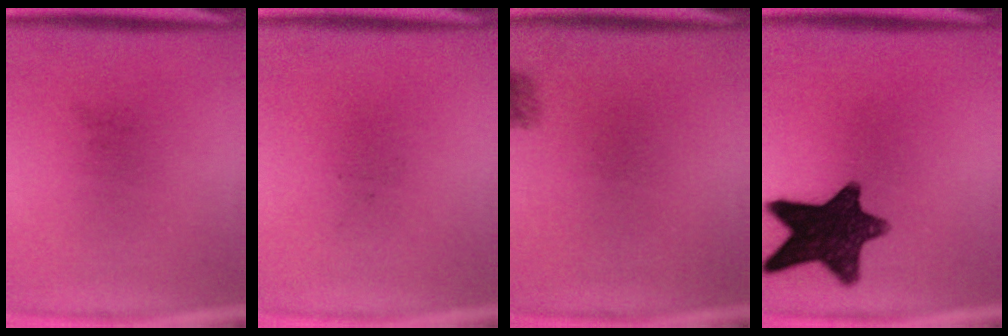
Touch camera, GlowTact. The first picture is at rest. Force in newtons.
{"total": 0.0}
{"total": 1.6}
{"total": 14.0}